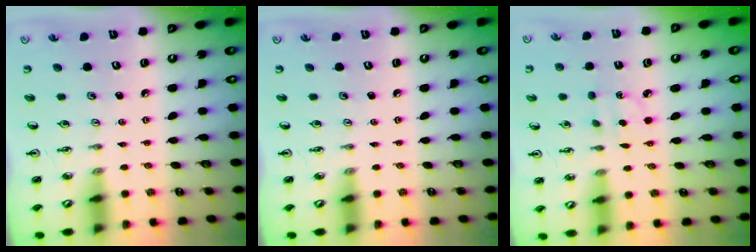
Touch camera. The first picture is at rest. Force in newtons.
{"total": 0.0}
{"total": 3.0, "press": 2.9, "slide": 0.8}